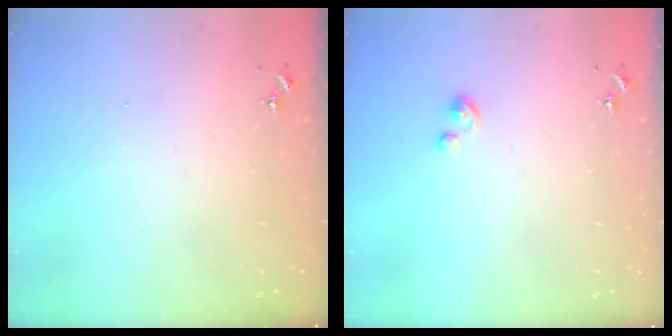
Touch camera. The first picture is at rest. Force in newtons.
{"total": 2.3, "press": 2.3, "slide": 0.3}